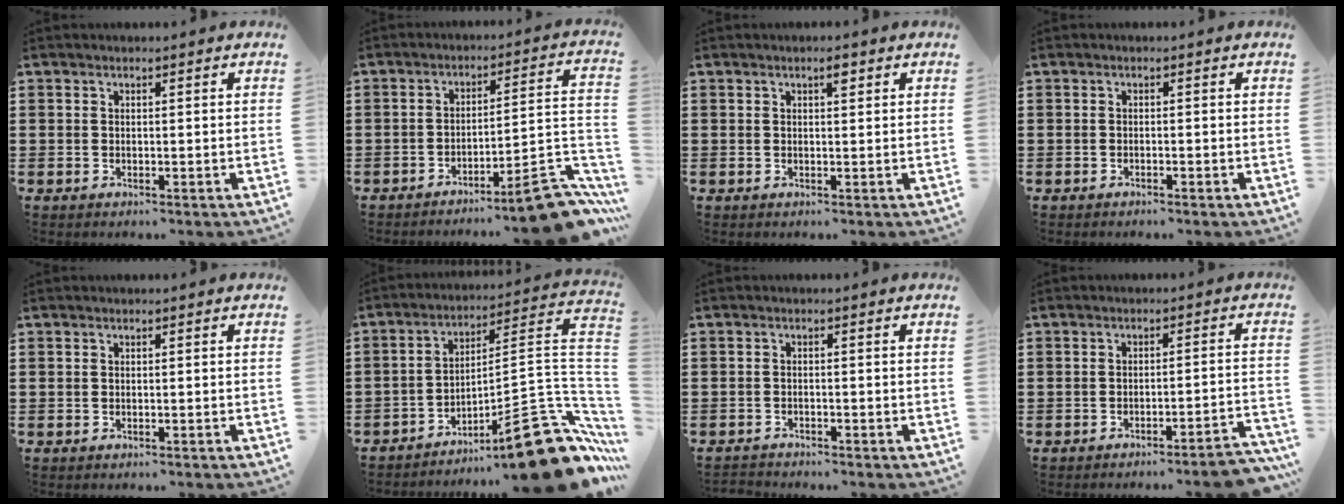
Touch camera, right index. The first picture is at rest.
{"total": 10.6, "force": [-8.5, 1.4, 6.1], "torque": [-0.081, 0.029, -0.158]}
{"total": 1.8, "force": [0.9, 0.6, 1.4], "torque": [-0.021, 0.000, 0.013]}
{"total": 0.6, "force": [-0.6, 0.0, 0.2], "torque": [-0.005, -0.002, -0.012]}
{"total": 0.0}
{"total": 17.8, "force": [-11.0, 3.9, 13.4], "torque": [-0.161, 0.034, -0.178]}
{"total": 1.3, "force": [-1.3, 0.2, -0.1], "torque": [-0.003, 0.003, -0.029]}
{"total": 3.5, "force": [-3.3, -0.1, 1.3], "torque": [-0.024, -0.006, -0.067]}